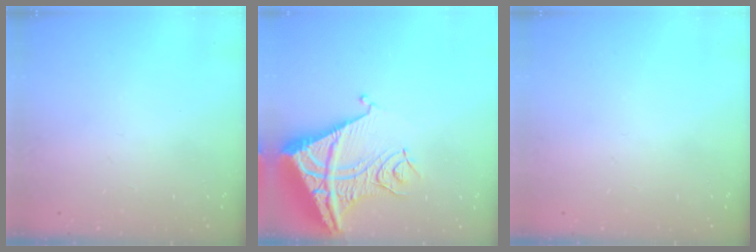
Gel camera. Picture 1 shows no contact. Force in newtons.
{"total": 15.2, "press": 15.1, "slide": 1.8}
{"total": 0.0}